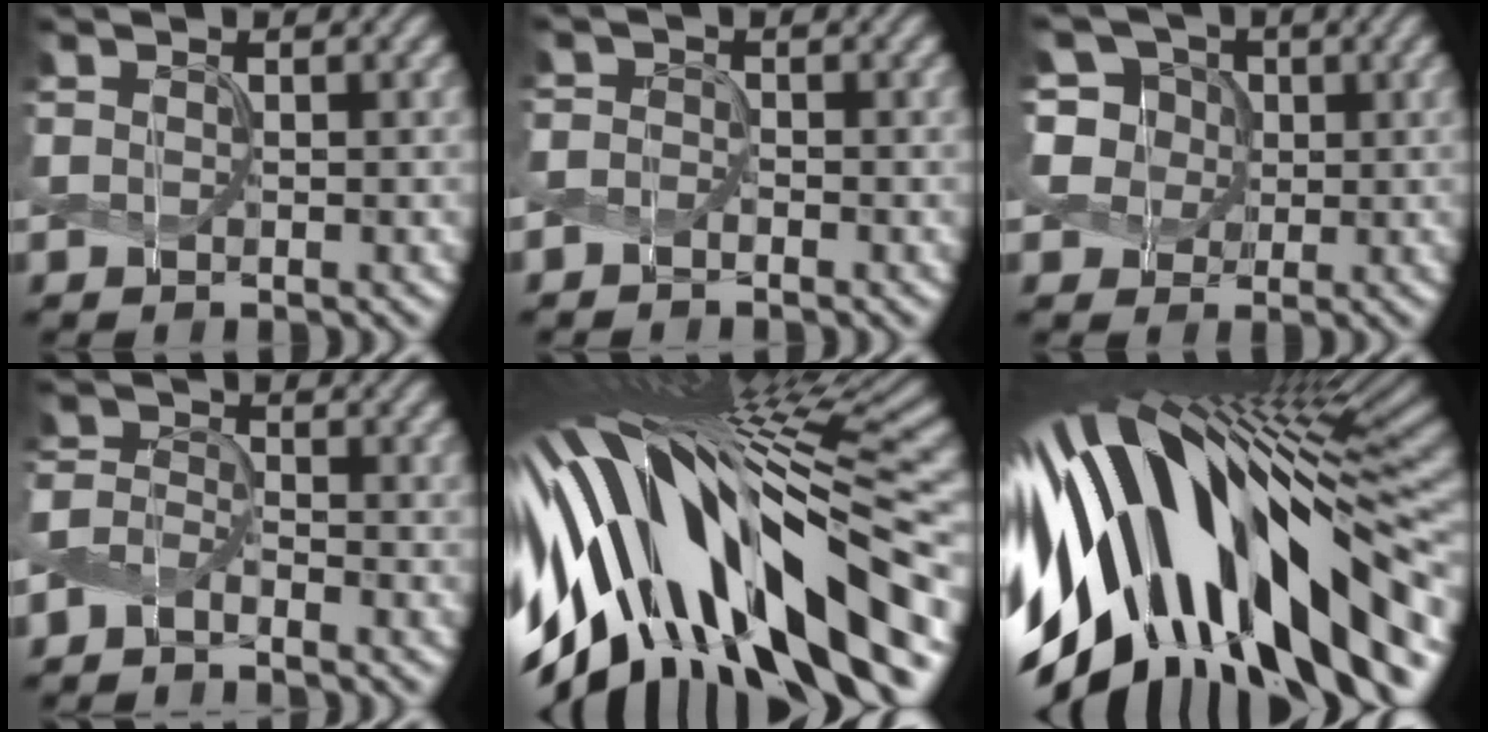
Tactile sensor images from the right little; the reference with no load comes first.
{"total": 1.6, "force": [-1.5, -0.5, -0.1], "torque": [-0.002, -0.002, -0.029]}
{"total": 6.5, "force": [2.2, 5.5, 2.7], "torque": [-0.061, 0.026, 0.024]}
{"total": 2.7, "force": [-2.5, 0.0, 0.9], "torque": [-0.021, -0.001, -0.057]}
{"total": 17.1, "force": [-4.2, 5.8, 15.6], "torque": [-0.264, -0.020, -0.062]}
{"total": 16.4, "force": [-4.0, 6.9, 14.3], "torque": [-0.247, -0.017, -0.062]}